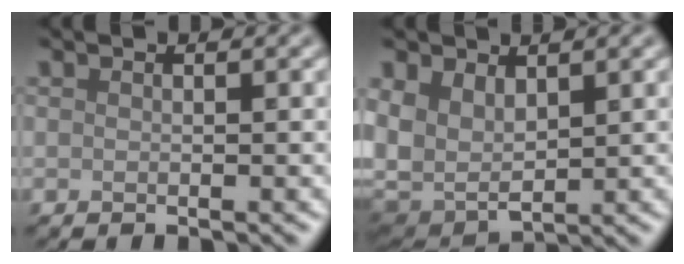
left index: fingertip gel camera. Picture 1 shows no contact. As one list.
[{"total": 5.9, "force": [1.6, 3.9, 4.2], "torque": [-0.107, -0.004, 0.027]}]